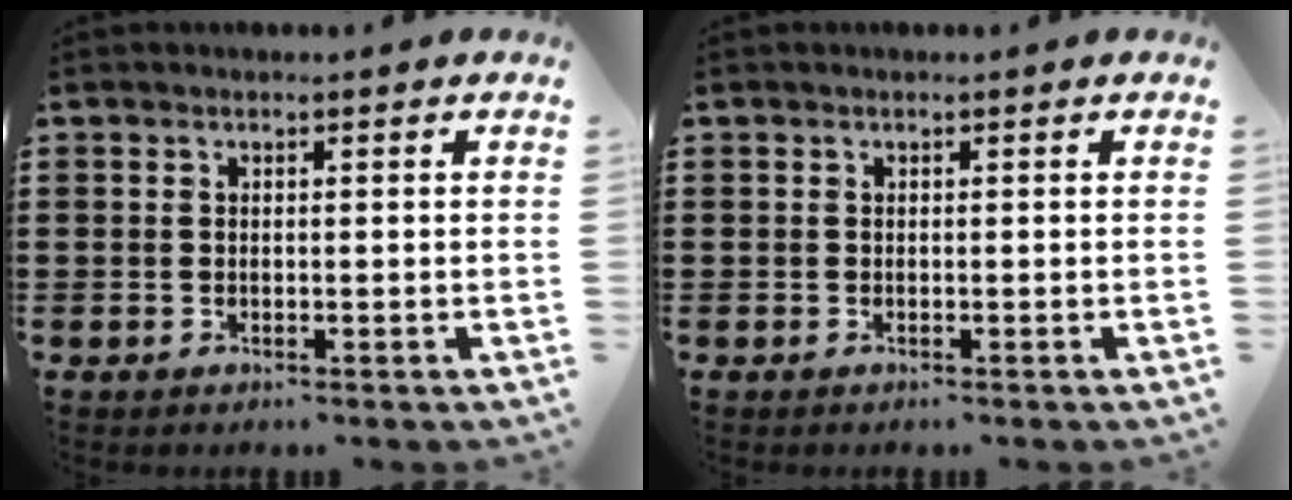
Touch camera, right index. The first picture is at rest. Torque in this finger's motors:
{"motor_torque": [-0.02, -0.02, -0.01, -0.05]}